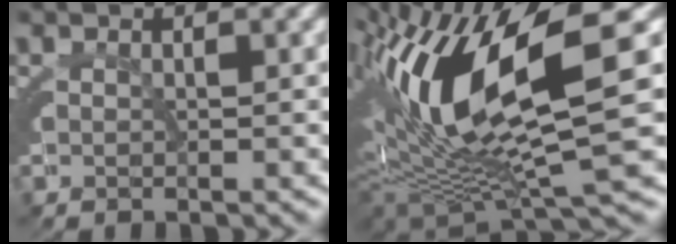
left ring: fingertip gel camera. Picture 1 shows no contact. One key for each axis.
{"total": 15.0, "fx": -0.1, "fy": 7.6, "fz": 13.0, "tx": -0.236, "ty": -0.016, "tz": 0.012}